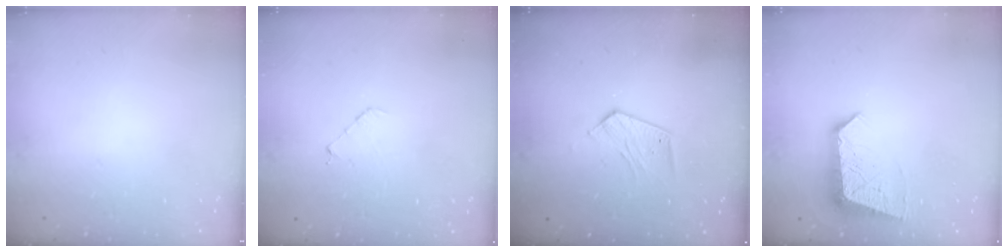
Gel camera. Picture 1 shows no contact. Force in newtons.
{"total": 3.4, "press": 3.4, "slide": 0.3}
{"total": 7.2, "press": 7.2, "slide": 0.4}
{"total": 9.5, "press": 9.5, "slide": 0.9}